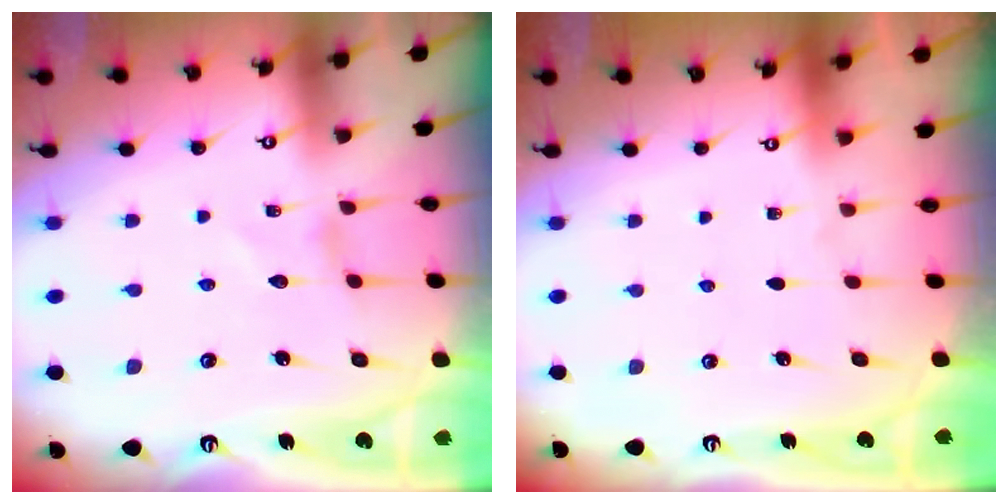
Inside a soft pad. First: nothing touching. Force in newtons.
{"total": 0.0}